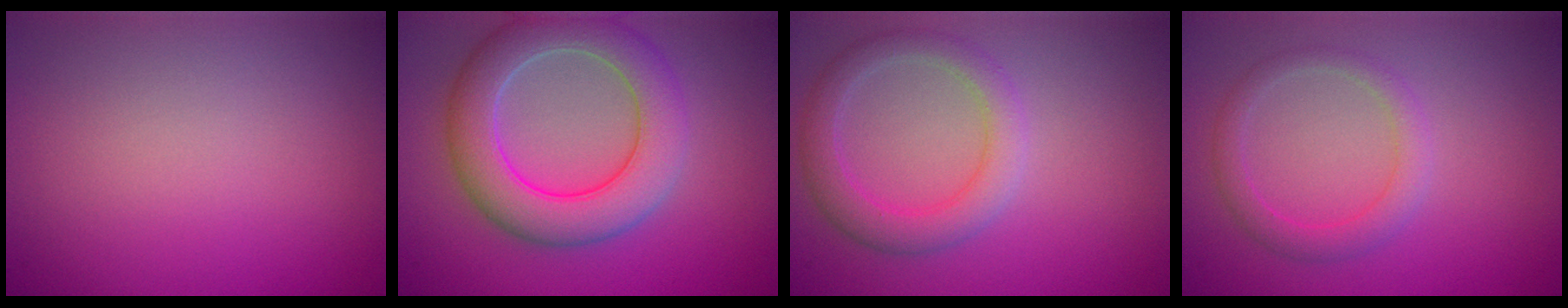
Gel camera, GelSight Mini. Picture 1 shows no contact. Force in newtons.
{"total": 7.0, "press": 7.0, "slide": 0.3}
{"total": 3.7, "press": 3.7, "slide": 0.1}
{"total": 2.3, "press": 2.2, "slide": 0.1}